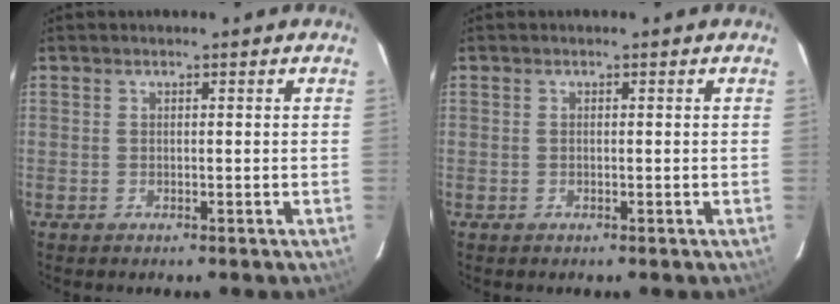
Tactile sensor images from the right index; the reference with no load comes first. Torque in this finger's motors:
{"motor_torque": [-0.11, 0.03, -0.03, 0.00]}